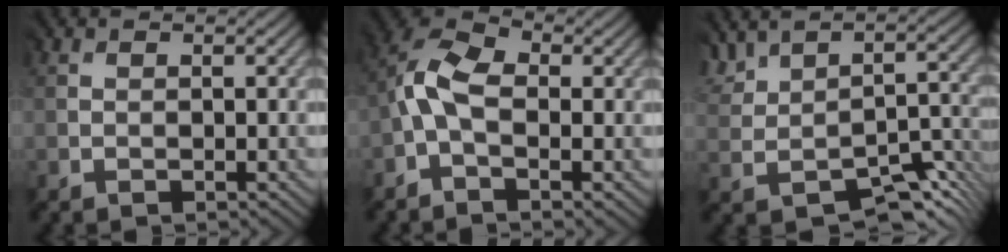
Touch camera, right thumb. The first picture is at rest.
{"total": 8.0, "force": [-0.1, 4.8, 6.4], "torque": [-0.158, 0.017, -0.014]}
{"total": 3.1, "force": [-0.2, 2.5, 1.9], "torque": [-0.026, -0.006, -0.005]}